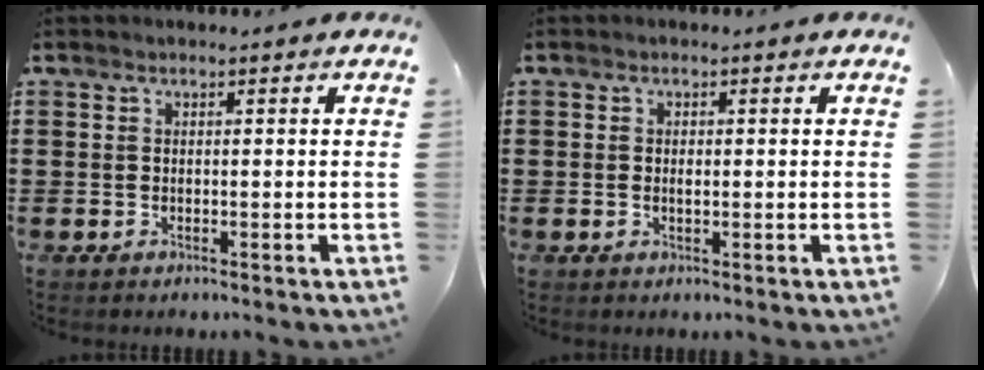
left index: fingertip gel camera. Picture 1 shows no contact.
{"total": 1.0, "force": [0.0, 0.4, 0.9], "torque": [-0.020, 0.000, 0.000]}